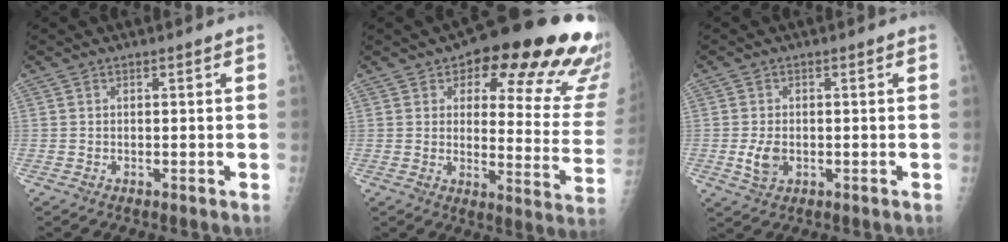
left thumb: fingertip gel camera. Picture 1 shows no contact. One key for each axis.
{"total": 22.6, "fx": 14.3, "fy": 8.5, "fz": 15.2, "tx": -0.134, "ty": -0.075, "tz": 0.170}
{"total": 3.8, "fx": -0.6, "fy": 2.6, "fz": 2.8, "tx": -0.052, "ty": -0.004, "tz": -0.007}